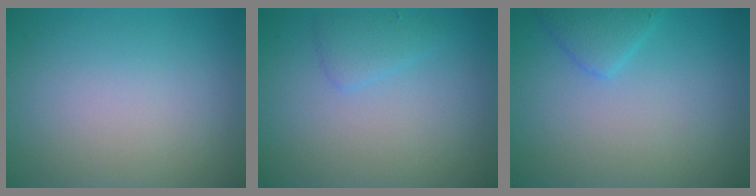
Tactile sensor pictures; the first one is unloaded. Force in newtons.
{"total": 1.6, "press": 1.6, "slide": 0.1}
{"total": 2.1, "press": 2.1, "slide": 0.1}